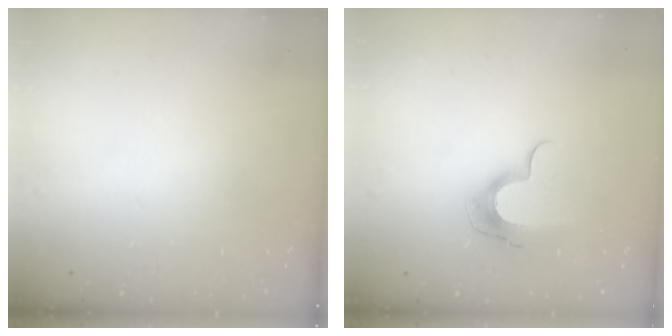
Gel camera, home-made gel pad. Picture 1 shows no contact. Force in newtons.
{"total": 11.2, "press": 11.1, "slide": 0.7}